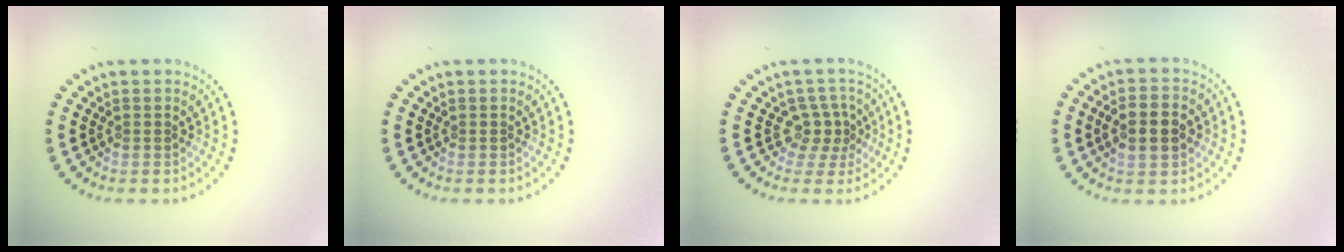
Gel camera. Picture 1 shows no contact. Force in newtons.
{"total": 0.0}
{"total": 2.4, "press": 1.9, "slide": 1.6}
{"total": 3.9, "press": 3.9, "slide": 0.4}